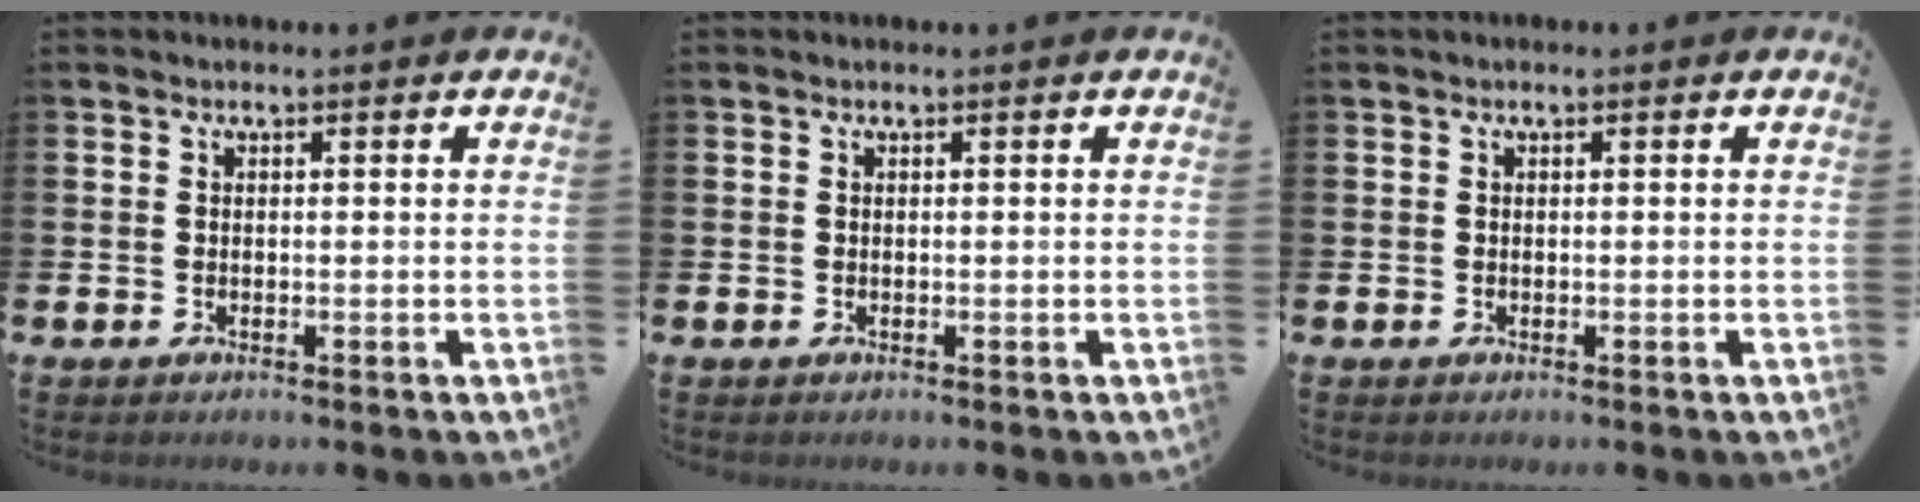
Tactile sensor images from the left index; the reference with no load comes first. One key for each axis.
{"total": 0.0}
{"total": 0.0}